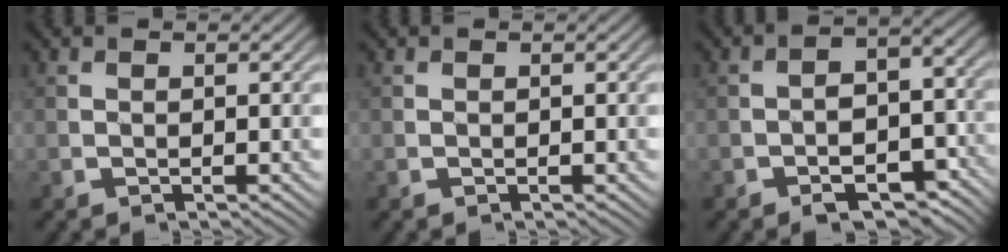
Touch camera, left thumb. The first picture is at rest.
{"total": 0.0}
{"total": 8.6, "force": [-4.8, 4.6, 5.4], "torque": [-0.077, -0.022, -0.074]}